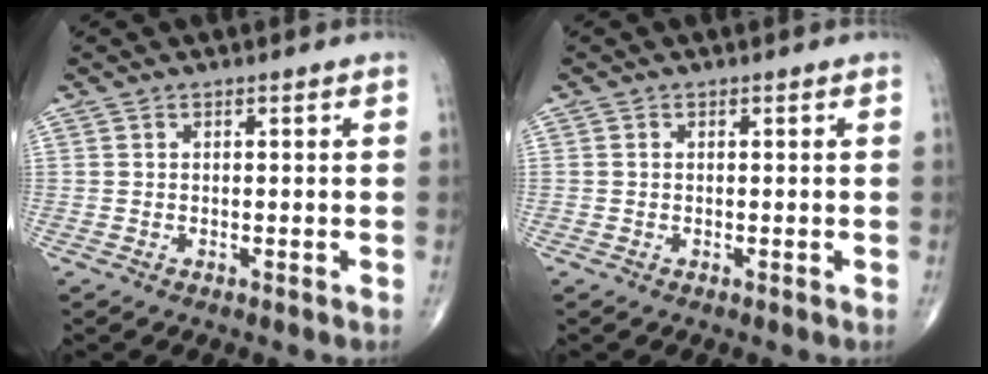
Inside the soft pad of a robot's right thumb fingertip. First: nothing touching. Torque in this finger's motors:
{"motor_torque": [-0.28, -0.28, 0.24, 0.10, -0.02]}